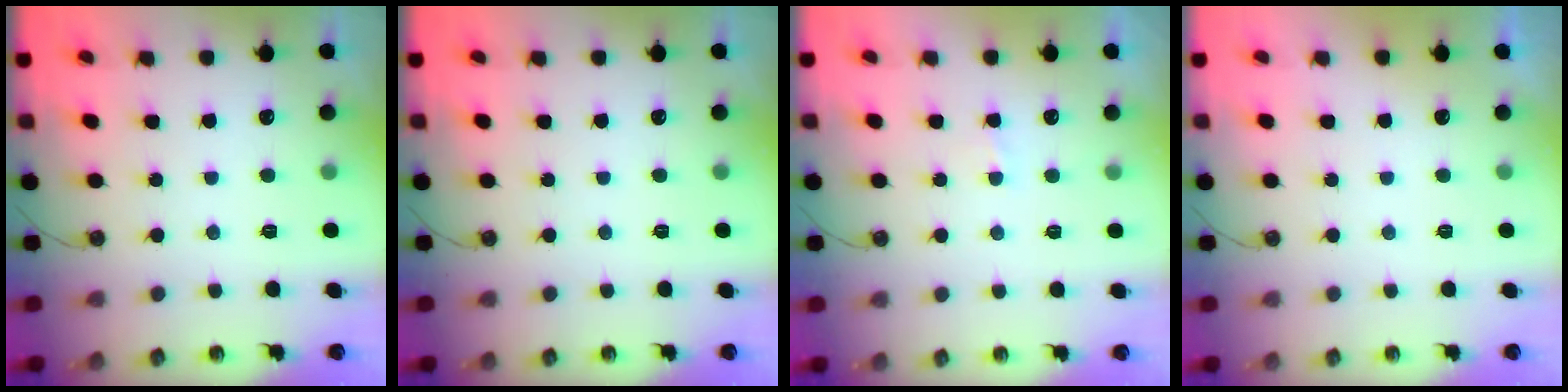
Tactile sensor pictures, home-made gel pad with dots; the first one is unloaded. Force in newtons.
{"total": 0.0}
{"total": 1.4, "press": 1.3, "slide": 0.2}
{"total": 0.0}